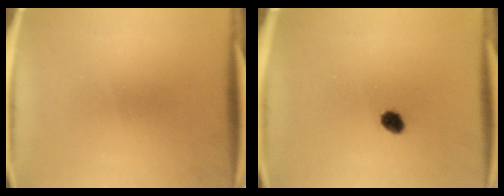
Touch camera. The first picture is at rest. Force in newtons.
{"total": 3.0}